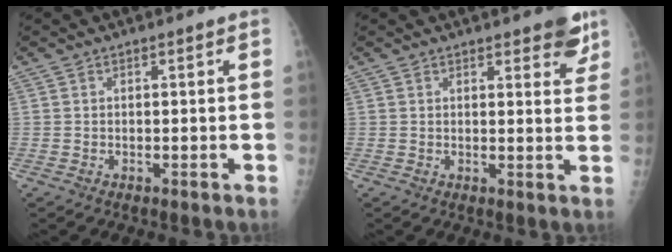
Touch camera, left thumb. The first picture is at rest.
{"total": 5.5, "force": [3.8, 2.0, 3.5], "torque": [-0.014, -0.018, 0.043]}